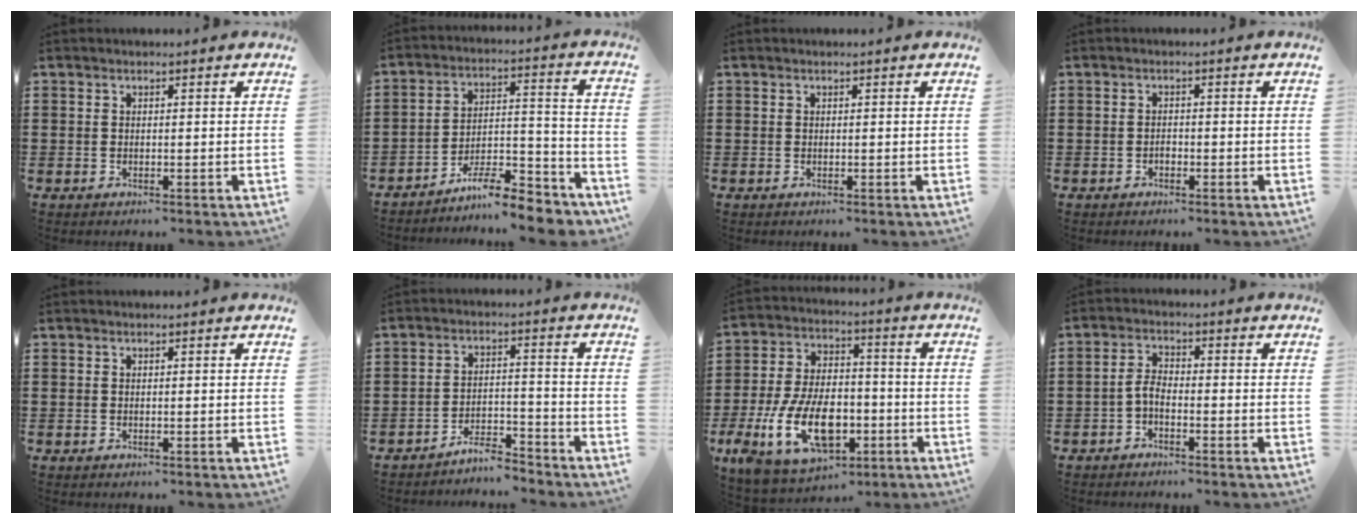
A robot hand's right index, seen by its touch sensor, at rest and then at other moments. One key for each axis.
{"total": 9.2, "fx": -8.4, "fy": 1.3, "fz": 3.5, "tx": -0.048, "ty": 0.027, "tz": -0.159}
{"total": 0.0}
{"total": 0.8, "fx": -0.4, "fy": 0.4, "fz": 0.5, "tx": -0.010, "ty": -0.003, "tz": -0.008}
{"total": 0.0}
{"total": 4.7, "fx": -4.6, "fy": 0.4, "fz": 1.0, "tx": -0.026, "ty": 0.004, "tz": -0.094}
{"total": 14.3, "fx": -4.7, "fy": 8.4, "fz": 10.6, "tx": -0.231, "ty": 0.002, "tz": -0.084}
{"total": 2.7, "fx": -1.6, "fy": 1.0, "fz": 1.9, "tx": -0.051, "ty": 0.003, "tz": -0.038}